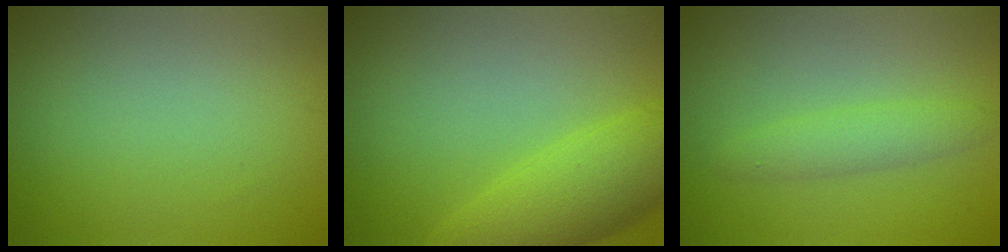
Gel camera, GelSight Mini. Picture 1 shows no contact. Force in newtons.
{"total": 5.8, "press": 5.8, "slide": 0.2}
{"total": 2.2, "press": 2.2, "slide": 0.1}